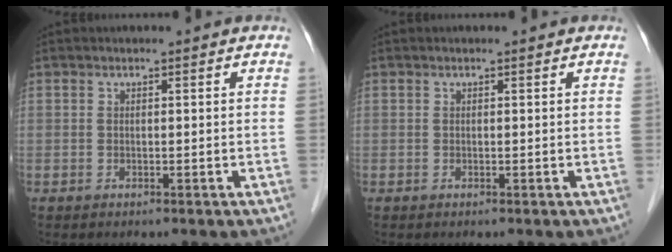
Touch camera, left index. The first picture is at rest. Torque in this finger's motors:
{"motor_torque": [-0.06, 0.07, -0.04, -0.01]}